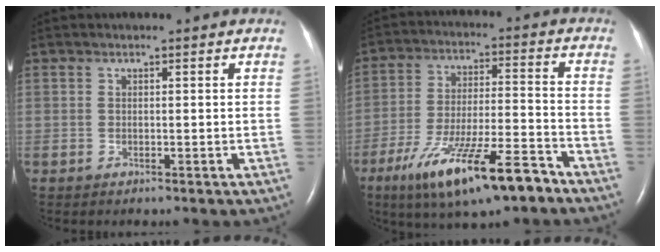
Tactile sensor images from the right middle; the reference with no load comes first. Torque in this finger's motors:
{"motor_torque": [1.08, -1.06, 0.37, 0.21]}